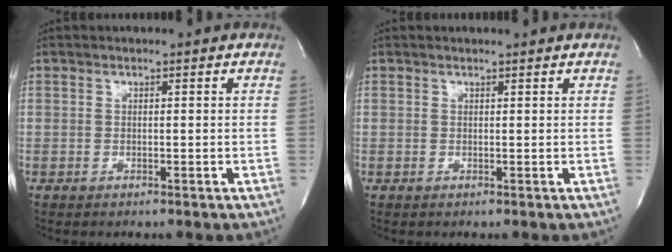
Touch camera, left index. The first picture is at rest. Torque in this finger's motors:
{"motor_torque": [0.22, -0.25, 0.03, 0.00]}